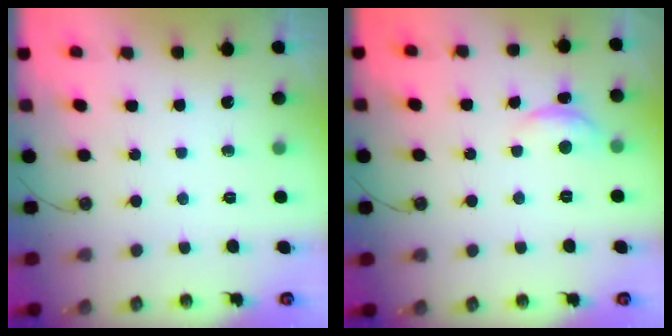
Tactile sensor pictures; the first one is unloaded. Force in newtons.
{"total": 1.5, "press": 1.3, "slide": 0.7}